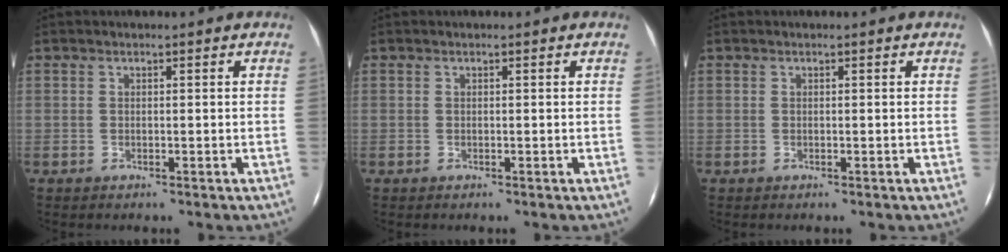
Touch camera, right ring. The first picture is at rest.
{"total": 0.0}
{"total": 0.0}